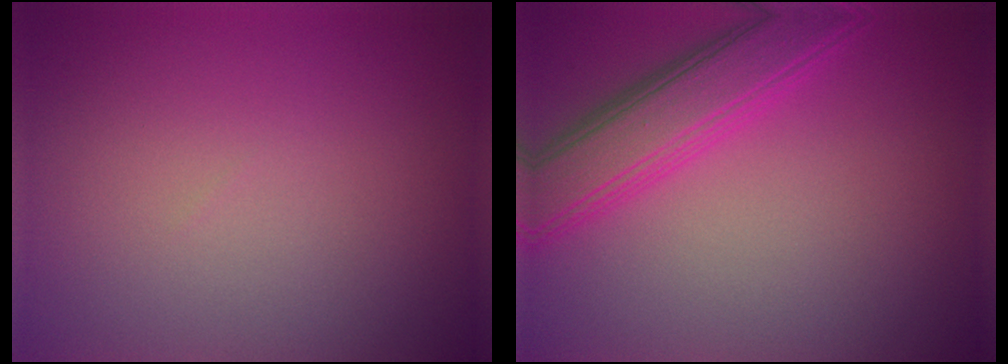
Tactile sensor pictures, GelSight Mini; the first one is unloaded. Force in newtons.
{"total": 5.3, "press": 5.3, "slide": 0.3}